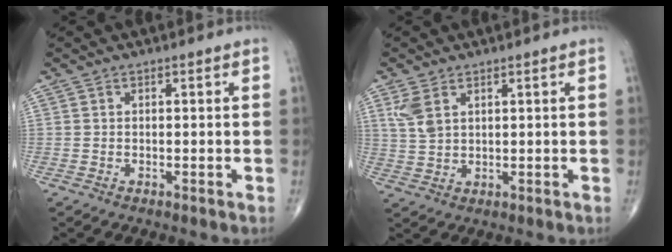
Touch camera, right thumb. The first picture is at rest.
{"total": 4.4, "force": [2.2, 2.4, 2.9], "torque": [-0.063, 0.000, 0.055]}